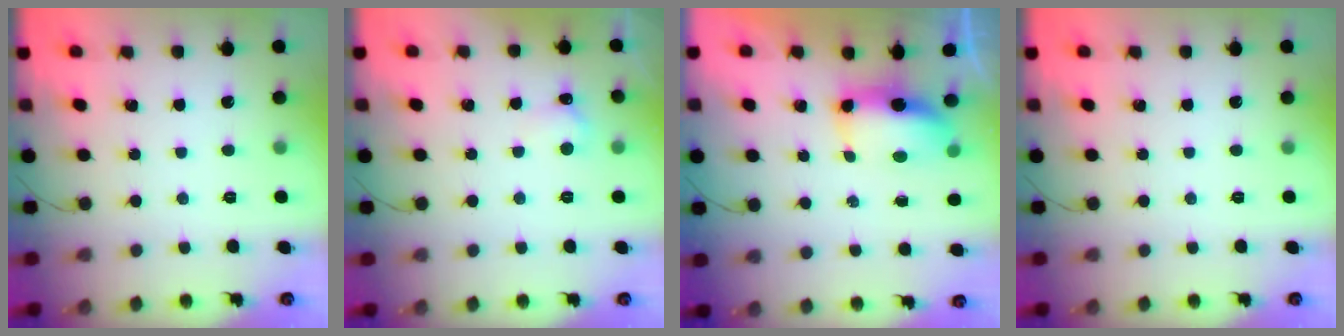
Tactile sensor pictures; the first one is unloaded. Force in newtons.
{"total": 5.3, "press": 5.2, "slide": 1.1}
{"total": 7.2, "press": 7.2, "slide": 0.5}
{"total": 0.0}